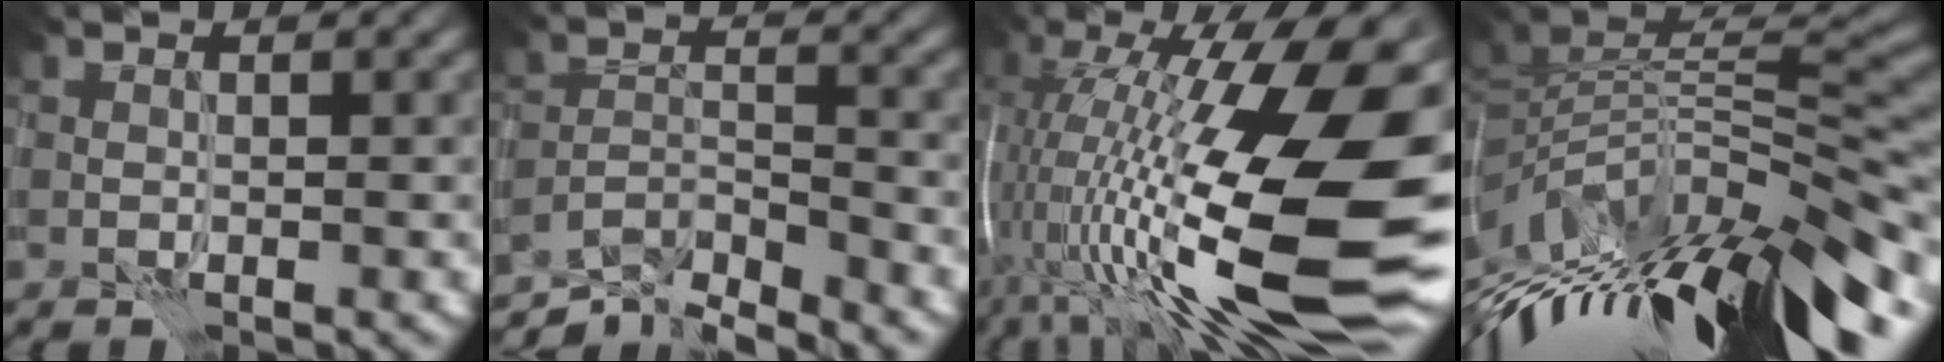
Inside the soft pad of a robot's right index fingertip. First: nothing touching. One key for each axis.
{"total": 5.9, "fx": -5.5, "fy": 1.2, "fz": 1.8, "tx": -0.027, "ty": -0.006, "tz": -0.096}
{"total": 20.6, "fx": -2.2, "fy": 7.1, "fz": 19.2, "tx": -0.340, "ty": 0.007, "tz": -0.043}
{"total": 14.0, "fx": -4.8, "fy": 4.7, "fz": 12.3, "tx": -0.209, "ty": 0.008, "tz": -0.066}